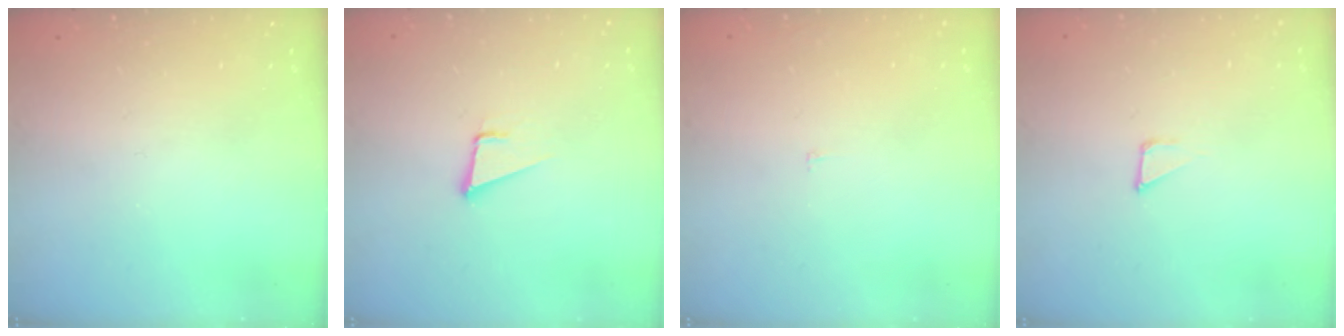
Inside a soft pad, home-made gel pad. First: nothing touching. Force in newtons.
{"total": 3.4, "press": 2.4, "slide": 2.4}
{"total": 2.2, "press": 2.2, "slide": 0.2}
{"total": 1.6, "press": 1.6, "slide": 0.1}